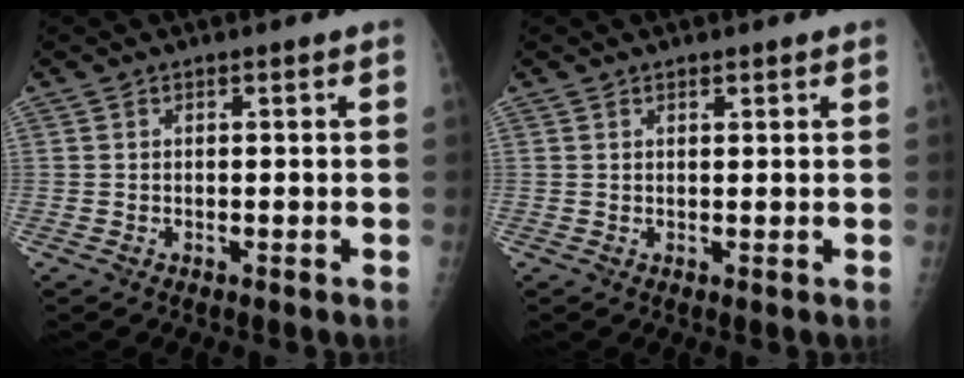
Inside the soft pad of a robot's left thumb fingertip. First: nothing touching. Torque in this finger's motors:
{"motor_torque": [0.13, 0.24, -0.35, -0.18, -0.01]}